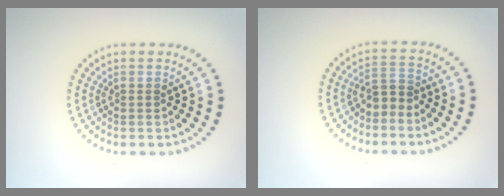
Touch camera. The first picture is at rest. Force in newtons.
{"total": 1.9, "press": 1.6, "slide": 1.1}